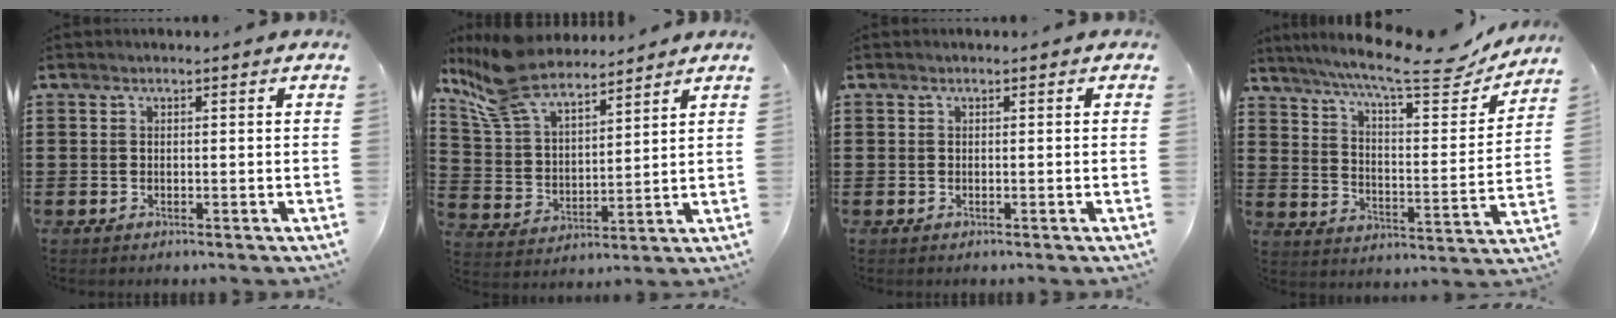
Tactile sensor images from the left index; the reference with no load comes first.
{"total": 10.0, "force": [8.7, 3.0, 3.9], "torque": [-0.110, -0.030, 0.165]}
{"total": 0.0}
{"total": 11.3, "force": [9.5, 0.8, 6.1], "torque": [-0.129, -0.060, 0.154]}